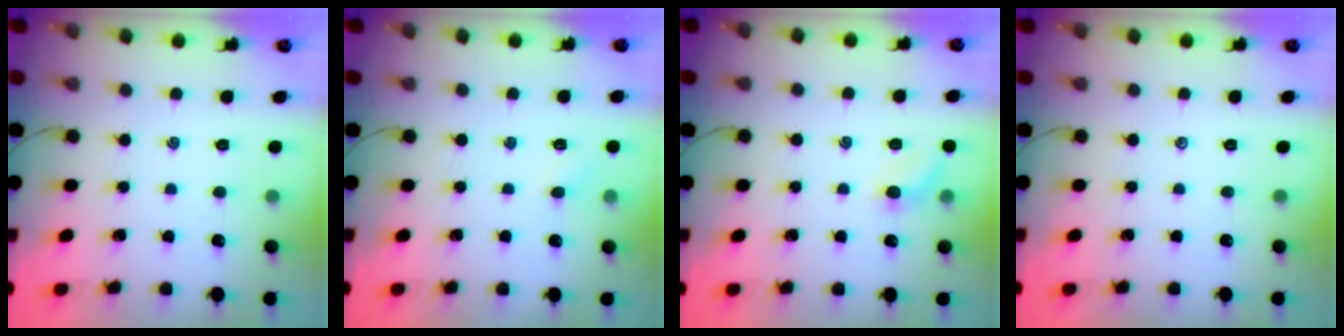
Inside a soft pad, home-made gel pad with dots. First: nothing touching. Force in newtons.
{"total": 3.0, "press": 2.9, "slide": 0.8}
{"total": 6.1, "press": 5.9, "slide": 1.3}
{"total": 0.0}